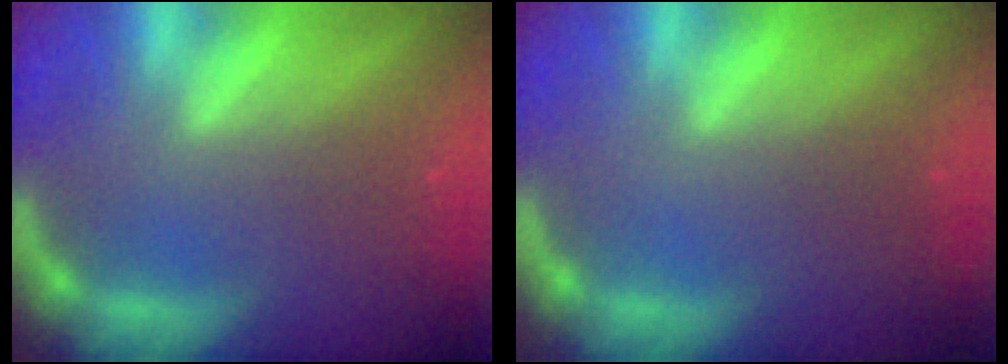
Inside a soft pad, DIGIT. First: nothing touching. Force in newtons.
{"total": 0.0}